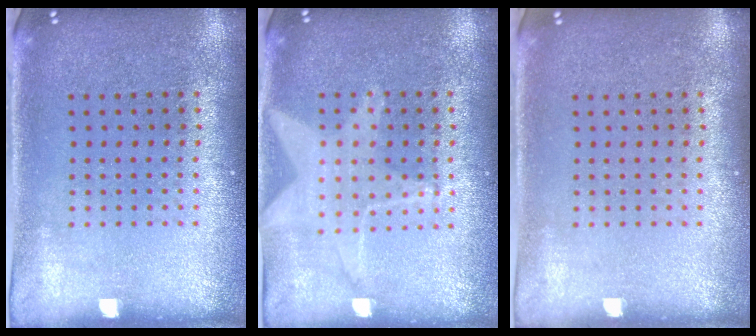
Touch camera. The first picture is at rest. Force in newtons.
{"total": 1.3, "press": 1.3, "slide": 0.4}
{"total": 0.0}